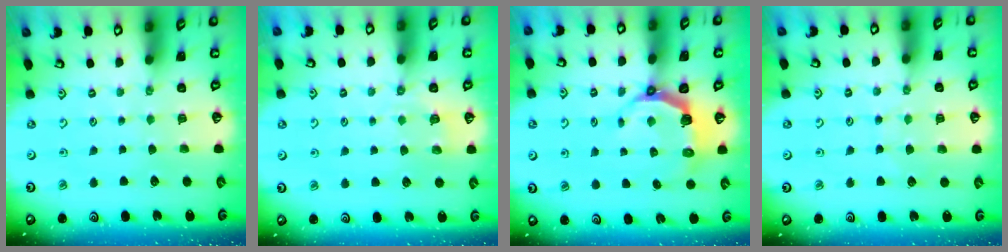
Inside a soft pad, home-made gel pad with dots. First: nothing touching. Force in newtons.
{"total": 3.0, "press": 2.5, "slide": 1.6}
{"total": 5.8, "press": 4.5, "slide": 3.7}
{"total": 5.2, "press": 5.1, "slide": 0.7}